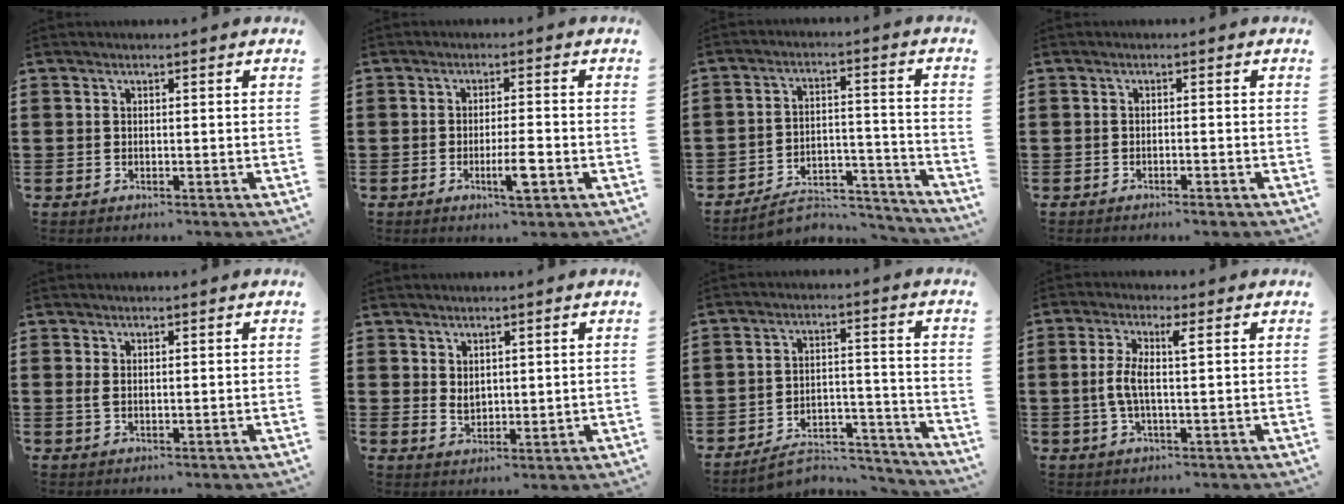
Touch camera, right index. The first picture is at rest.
{"total": 4.7, "force": [-1.9, 0.5, 4.3], "torque": [-0.076, -0.009, -0.032]}
{"total": 7.1, "force": [-6.4, 1.9, 2.3], "torque": [-0.039, 0.017, -0.121]}
{"total": 1.0, "force": [-0.8, -0.1, 0.5], "torque": [-0.011, -0.003, -0.016]}
{"total": 1.2, "force": [0.6, 0.5, 0.9], "torque": [-0.020, 0.003, 0.010]}
{"total": 2.2, "force": [1.4, 1.3, 1.1], "torque": [-0.026, 0.002, 0.028]}
{"total": 6.8, "force": [-6.2, 1.8, 2.3], "torque": [-0.037, 0.015, -0.116]}
{"total": 4.4, "force": [0.2, 0.6, 4.4], "torque": [-0.097, -0.003, -0.006]}